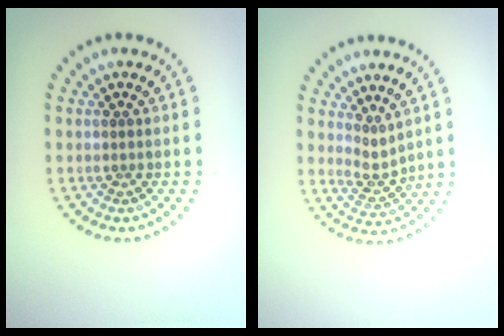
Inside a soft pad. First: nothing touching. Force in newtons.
{"total": 2.0, "press": 1.4, "slide": 1.4}